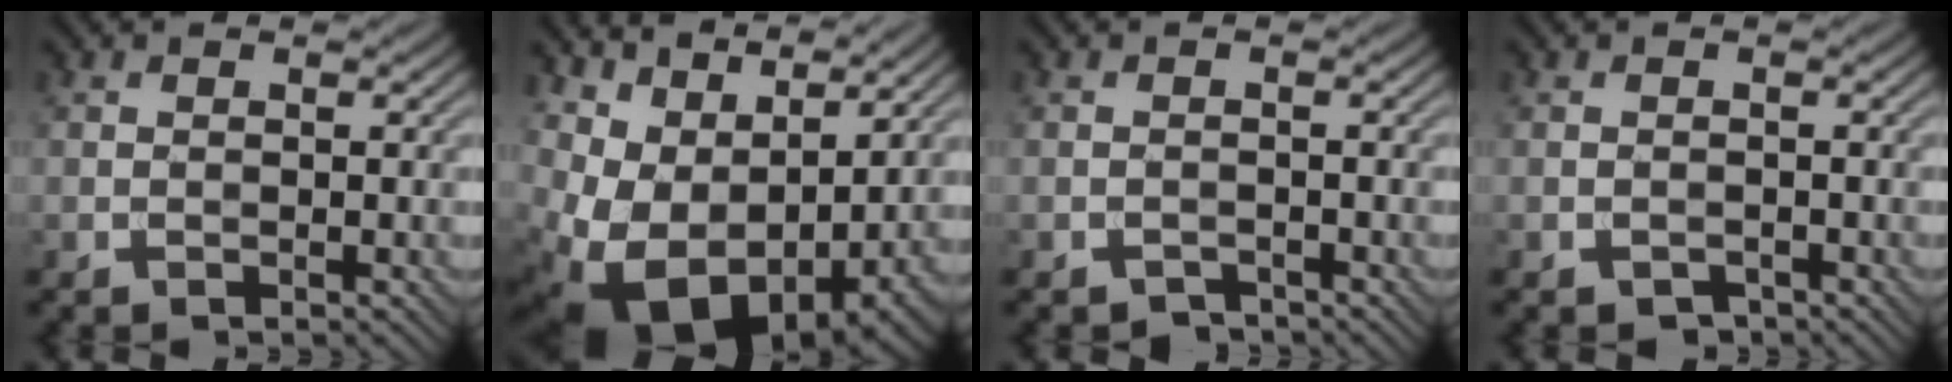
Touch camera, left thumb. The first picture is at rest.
{"total": 14.6, "force": [3.1, 9.5, 10.6], "torque": [-0.209, -0.028, 0.099]}
{"total": 1.3, "force": [-1.2, 0.5, 0.2], "torque": [-0.002, 0.000, -0.024]}
{"total": 1.1, "force": [-0.8, 0.7, 0.3], "torque": [-0.005, -0.005, -0.016]}